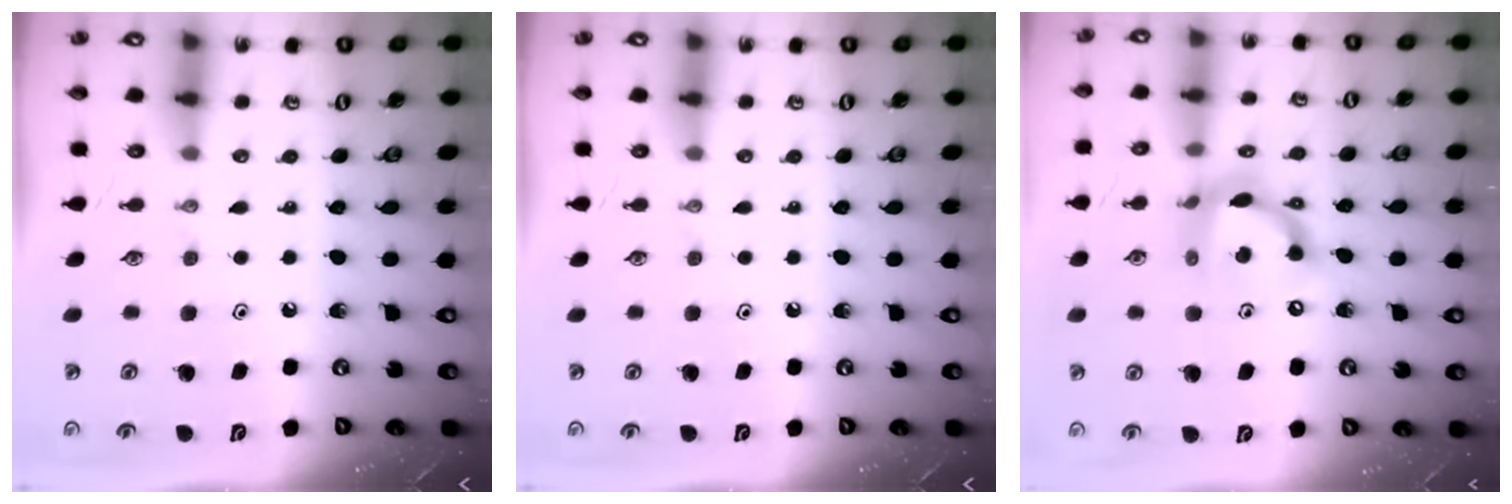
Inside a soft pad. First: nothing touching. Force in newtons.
{"total": 0.0}
{"total": 13.9, "press": 13.9, "slide": 0.8}